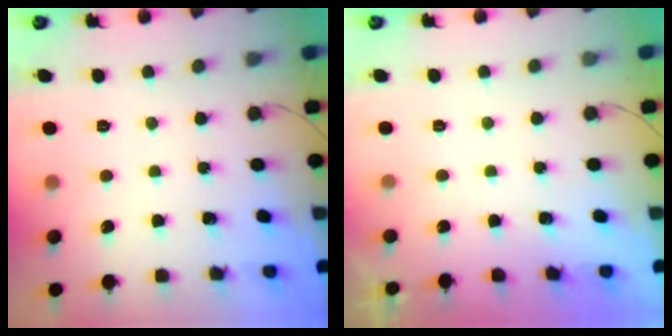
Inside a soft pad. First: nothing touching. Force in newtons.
{"total": 1.8, "press": 0.1, "slide": 1.8}